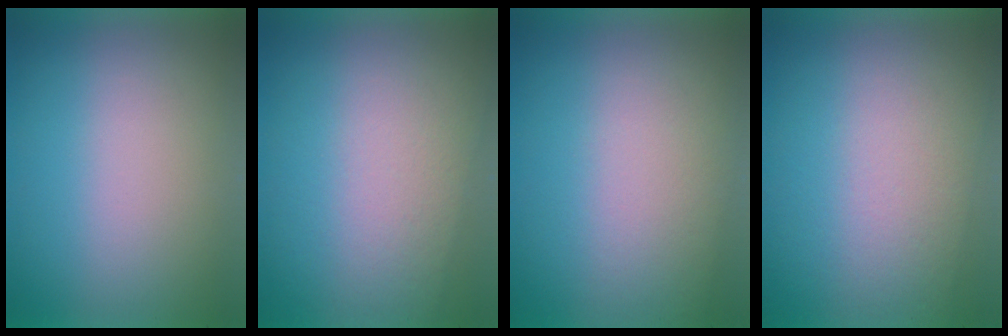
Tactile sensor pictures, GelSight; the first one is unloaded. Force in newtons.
{"total": 3.0}
{"total": 2.3}
{"total": 2.8}